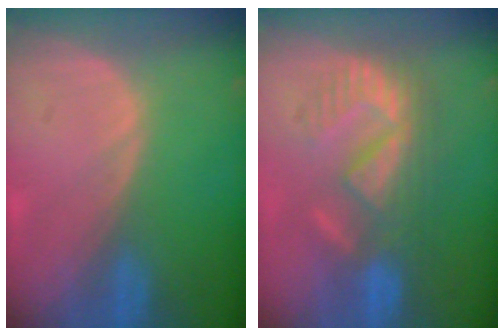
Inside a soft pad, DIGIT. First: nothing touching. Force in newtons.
{"total": 8.5, "press": 8.3, "slide": 1.8}